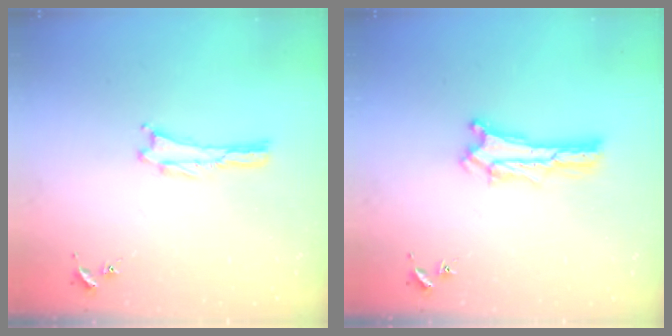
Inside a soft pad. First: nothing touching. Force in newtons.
{"total": 0.9, "press": 0.9, "slide": 0.2}